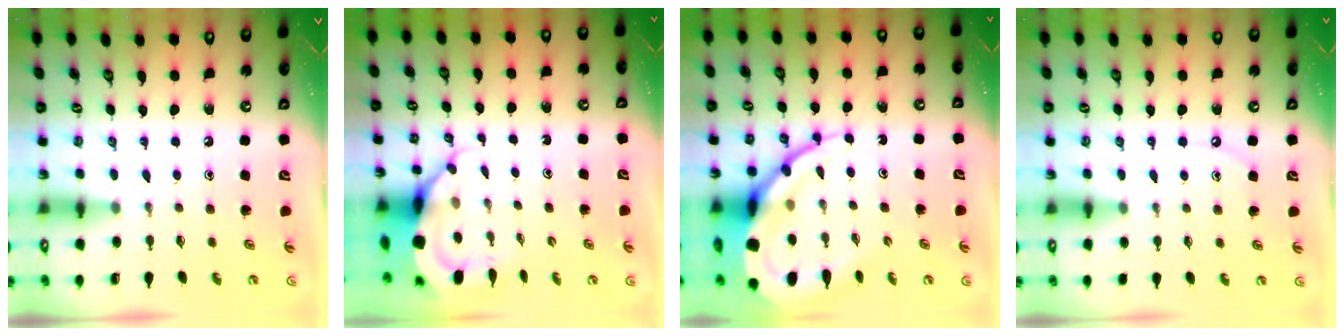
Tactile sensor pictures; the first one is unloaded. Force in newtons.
{"total": 7.2, "press": 7.1, "slide": 0.9}
{"total": 17.0, "press": 16.9, "slide": 1.8}
{"total": 2.7, "press": 2.7, "slide": 0.5}